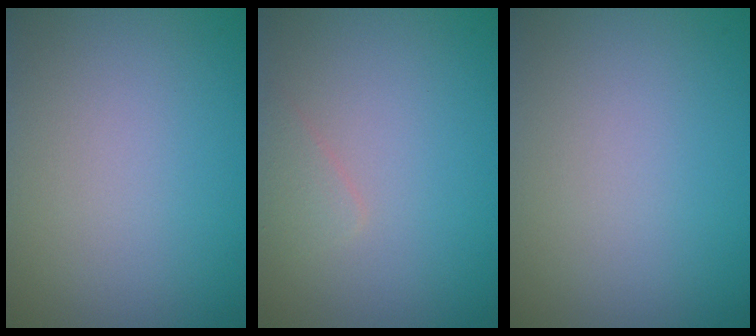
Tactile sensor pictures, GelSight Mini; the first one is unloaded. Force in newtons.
{"total": 1.1, "press": 1.1, "slide": 0.1}
{"total": 0.0}